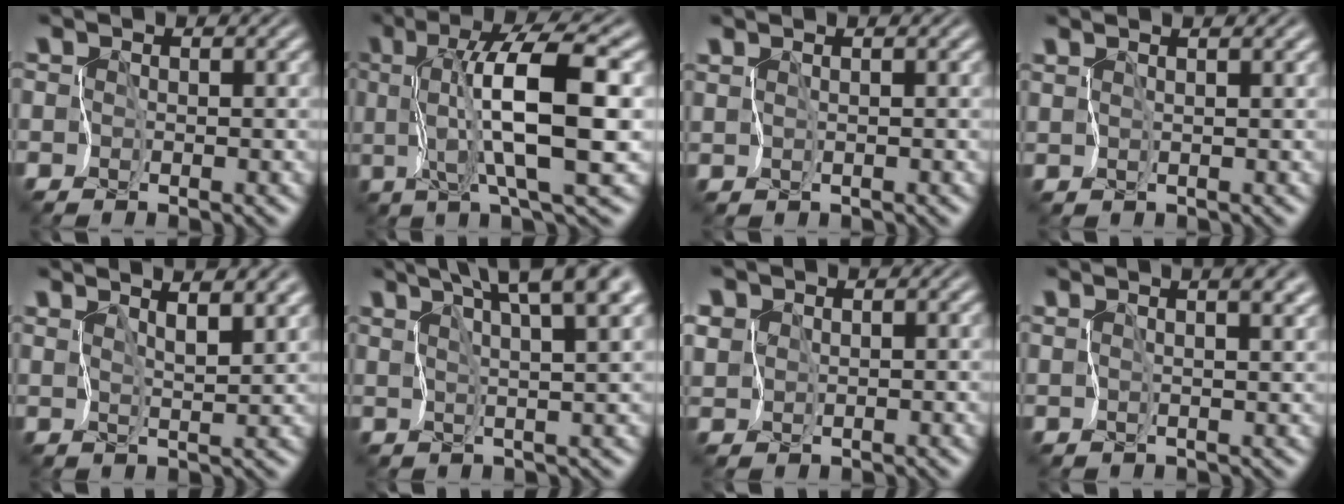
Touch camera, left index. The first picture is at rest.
{"total": 6.9, "force": [0.6, -0.2, 6.8], "torque": [-0.124, -0.008, 0.025]}
{"total": 1.4, "force": [0.5, -1.1, -0.7], "torque": [0.005, -0.012, 0.024]}
{"total": 1.6, "force": [1.4, -0.8, 0.1], "torque": [-0.004, -0.011, 0.032]}
{"total": 4.6, "force": [4.0, 0.0, 2.3], "torque": [-0.032, -0.003, 0.069]}
{"total": 8.2, "force": [6.0, 0.6, 5.6], "torque": [-0.090, 0.005, 0.094]}
{"total": 4.4, "force": [2.8, 3.1, 1.3], "torque": [-0.047, 0.010, 0.042]}
{"total": 2.8, "force": [2.2, 0.3, 1.8], "torque": [-0.025, -0.005, 0.038]}